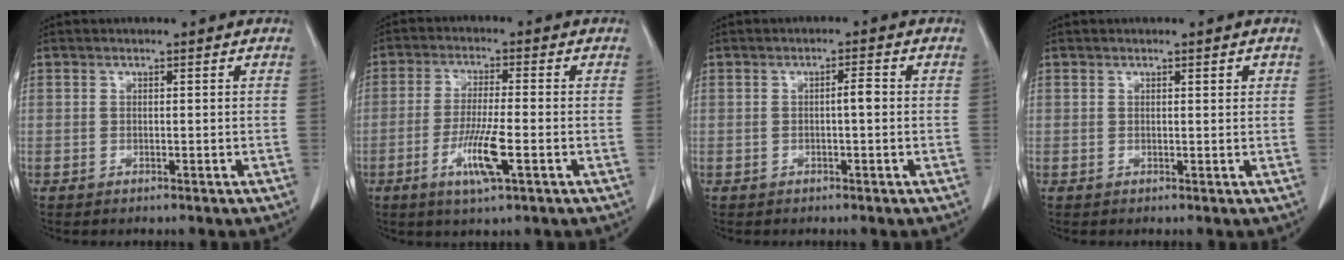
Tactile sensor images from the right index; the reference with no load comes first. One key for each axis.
{"total": 7.4, "fx": -2.8, "fy": 0.4, "fz": 6.9, "tx": -0.132, "ty": -0.014, "tz": -0.051}
{"total": 1.9, "fx": -0.1, "fy": 0.3, "fz": 1.9, "tx": -0.030, "ty": 0.004, "tz": -0.003}
{"total": 1.0, "fx": 0.6, "fy": 0.3, "fz": 0.8, "tx": -0.009, "ty": 0.001, "tz": 0.008}